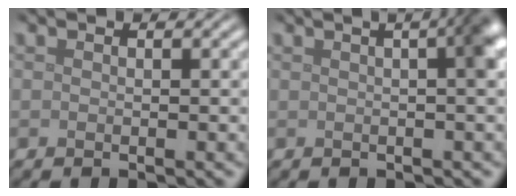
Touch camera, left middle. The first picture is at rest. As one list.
[{"total": 6.1, "force": [1.1, 2.7, 5.4], "torque": [-0.017, 0.034, -0.004]}]